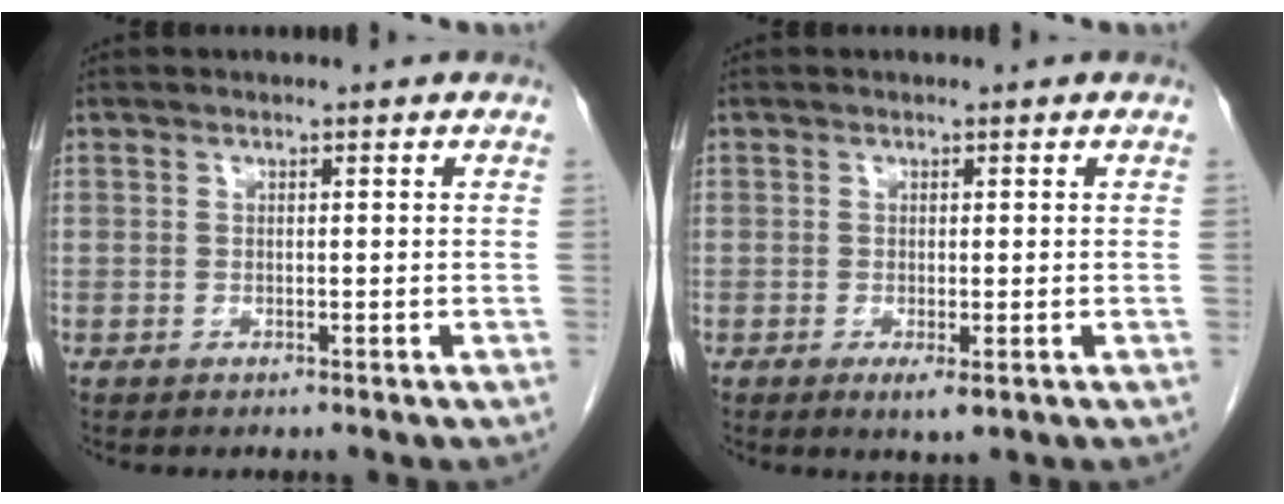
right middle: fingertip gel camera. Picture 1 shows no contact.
{"total": 2.1, "force": [-0.8, 0.5, 1.9], "torque": [-0.026, -0.005, -0.009]}